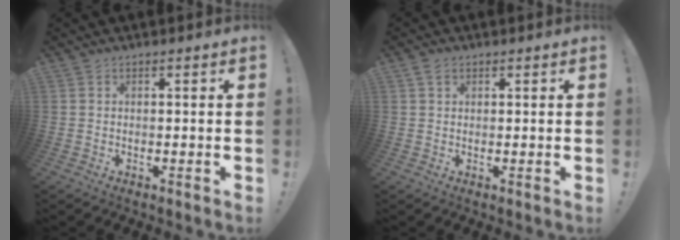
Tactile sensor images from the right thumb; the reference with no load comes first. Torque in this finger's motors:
{"motor_torque": [-0.10, 0.06, 0.13, -0.15, 0.00]}